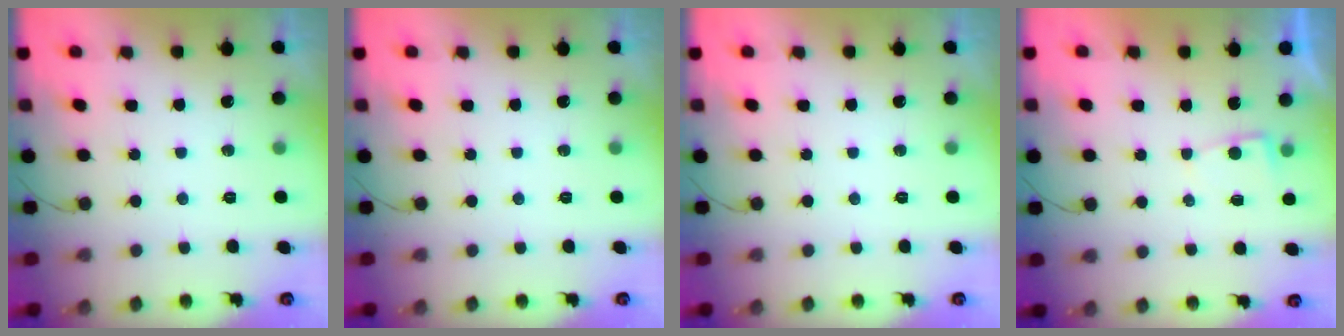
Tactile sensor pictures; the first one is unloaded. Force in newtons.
{"total": 0.0}
{"total": 0.0}
{"total": 1.8, "press": 1.8, "slide": 0.2}